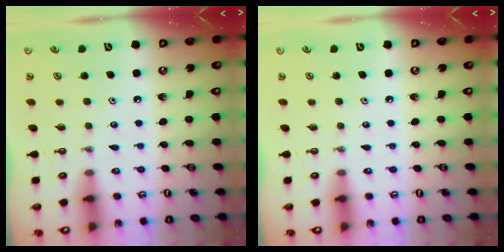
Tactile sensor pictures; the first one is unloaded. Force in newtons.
{"total": 0.0}